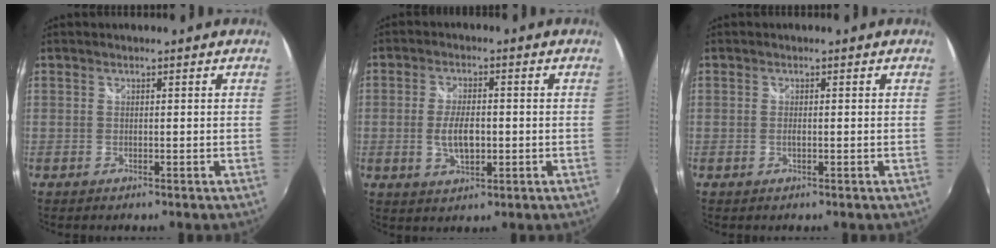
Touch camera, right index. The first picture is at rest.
{"total": 6.3, "force": [-0.9, 2.9, 5.6], "torque": [-0.110, -0.004, -0.014]}
{"total": 1.0, "force": [-0.1, 0.2, 0.9], "torque": [-0.019, -0.001, -0.004]}